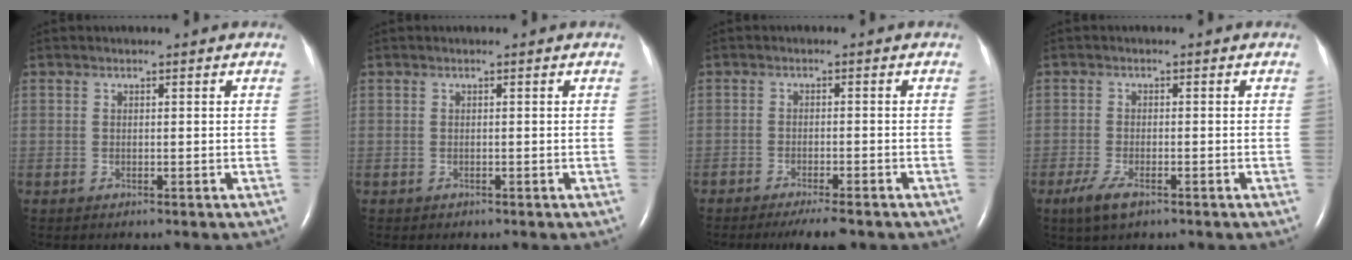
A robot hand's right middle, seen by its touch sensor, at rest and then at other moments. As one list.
[{"total": 0.0}, {"total": 5.6, "force": [-4.5, 1.0, 3.2], "torque": [-0.044, -0.008, -0.066]}, {"total": 3.8, "force": [-2.3, 1.1, 2.8], "torque": [-0.070, -0.007, -0.041]}]